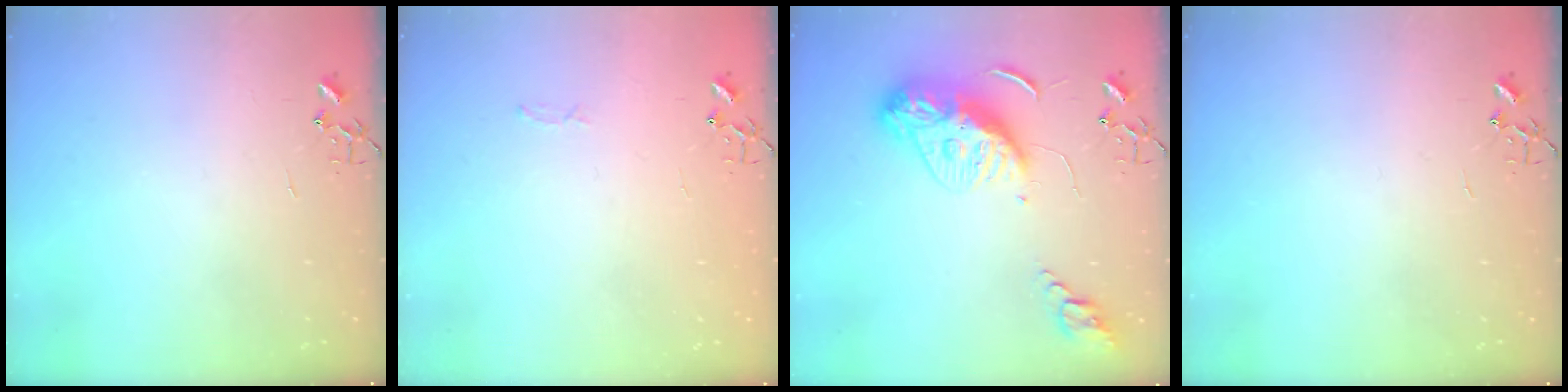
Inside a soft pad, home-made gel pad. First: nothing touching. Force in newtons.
{"total": 2.8, "press": 2.8, "slide": 0.4}
{"total": 12.9, "press": 12.9, "slide": 1.2}
{"total": 0.0}